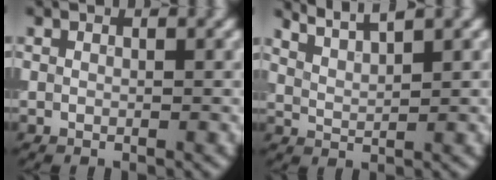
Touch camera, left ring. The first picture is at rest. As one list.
[{"total": 3.4, "force": [3.1, 0.5, 1.4], "torque": [-0.015, 0.013, 0.047]}]